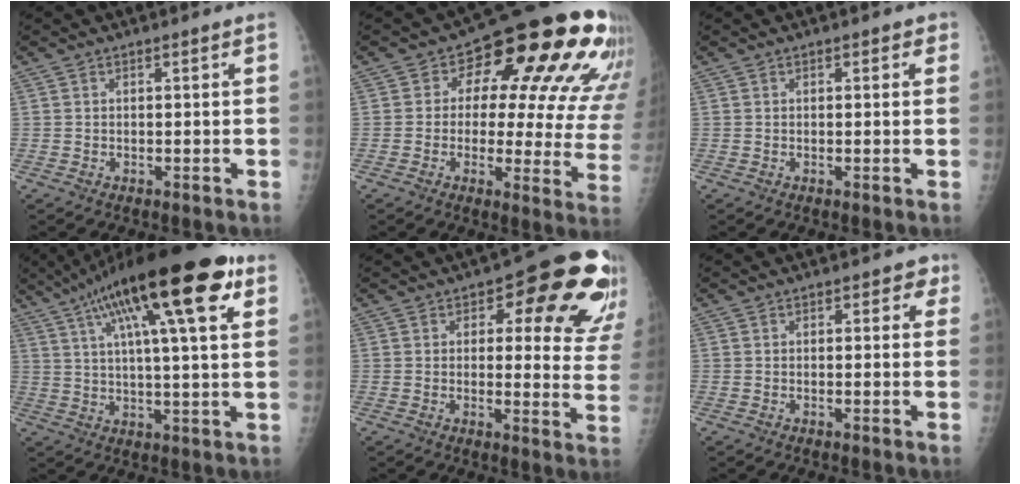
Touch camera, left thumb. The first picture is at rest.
{"total": 22.9, "force": [9.7, 10.9, 17.7], "torque": [-0.181, -0.015, 0.113]}
{"total": 1.7, "force": [0.8, 1.0, 1.1], "torque": [0.002, 0.002, 0.005]}
{"total": 23.5, "force": [11.5, 5.4, 19.7], "torque": [-0.314, 0.008, 0.177]}
{"total": 18.8, "force": [9.0, 8.1, 14.4], "torque": [-0.117, -0.034, 0.100]}
{"total": 2.8, "force": [1.1, 1.9, 1.7], "torque": [0.008, 0.002, 0.005]}